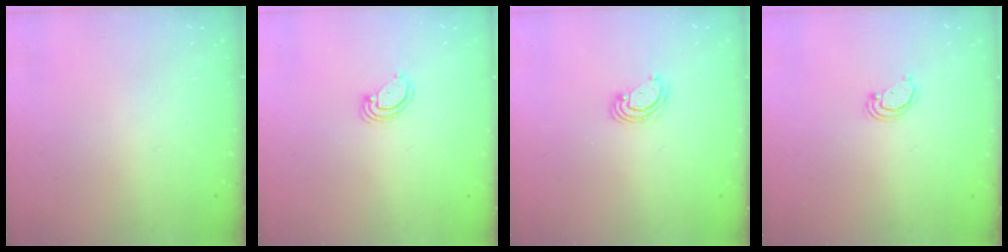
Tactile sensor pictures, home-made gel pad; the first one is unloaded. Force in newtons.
{"total": 2.9, "press": 2.9, "slide": 0.3}
{"total": 3.2, "press": 3.2, "slide": 0.3}
{"total": 2.2, "press": 2.2, "slide": 0.2}